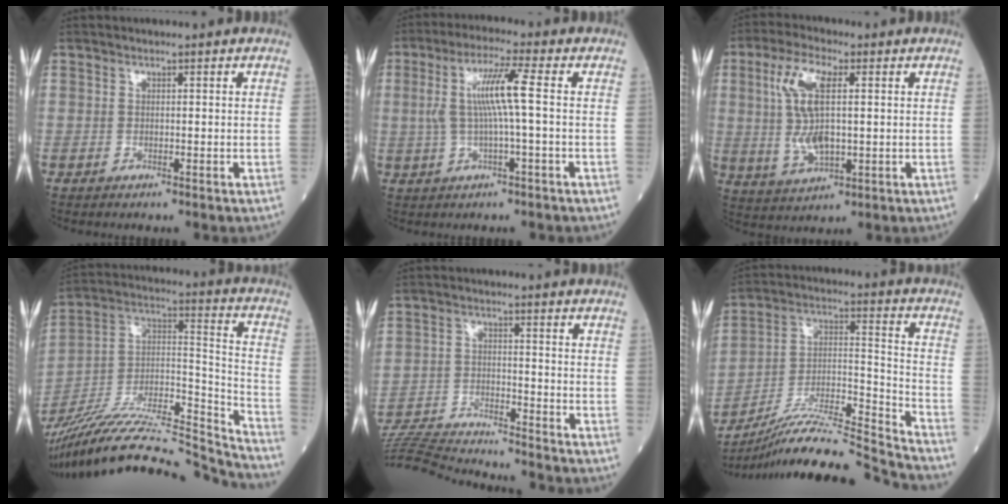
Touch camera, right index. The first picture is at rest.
{"total": 7.7, "force": [0.7, -0.1, 7.7], "torque": [-0.157, 0.014, 0.012]}
{"total": 9.8, "force": [1.6, 3.0, 9.2], "torque": [-0.201, 0.005, 0.034]}
{"total": 30.8, "force": [-28.3, 2.4, 11.8], "torque": [-0.194, -0.005, -0.449]}
{"total": 14.9, "force": [-14.5, 0.0, 3.8], "torque": [-0.071, -0.002, -0.237]}
{"total": 21.0, "force": [-19.7, -2.1, 7.0], "torque": [-0.142, -0.006, -0.336]}